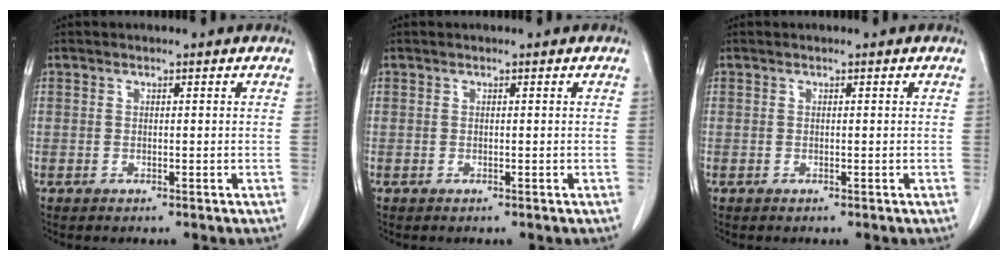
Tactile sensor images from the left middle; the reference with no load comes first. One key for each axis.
{"total": 0.0}
{"total": 0.0}